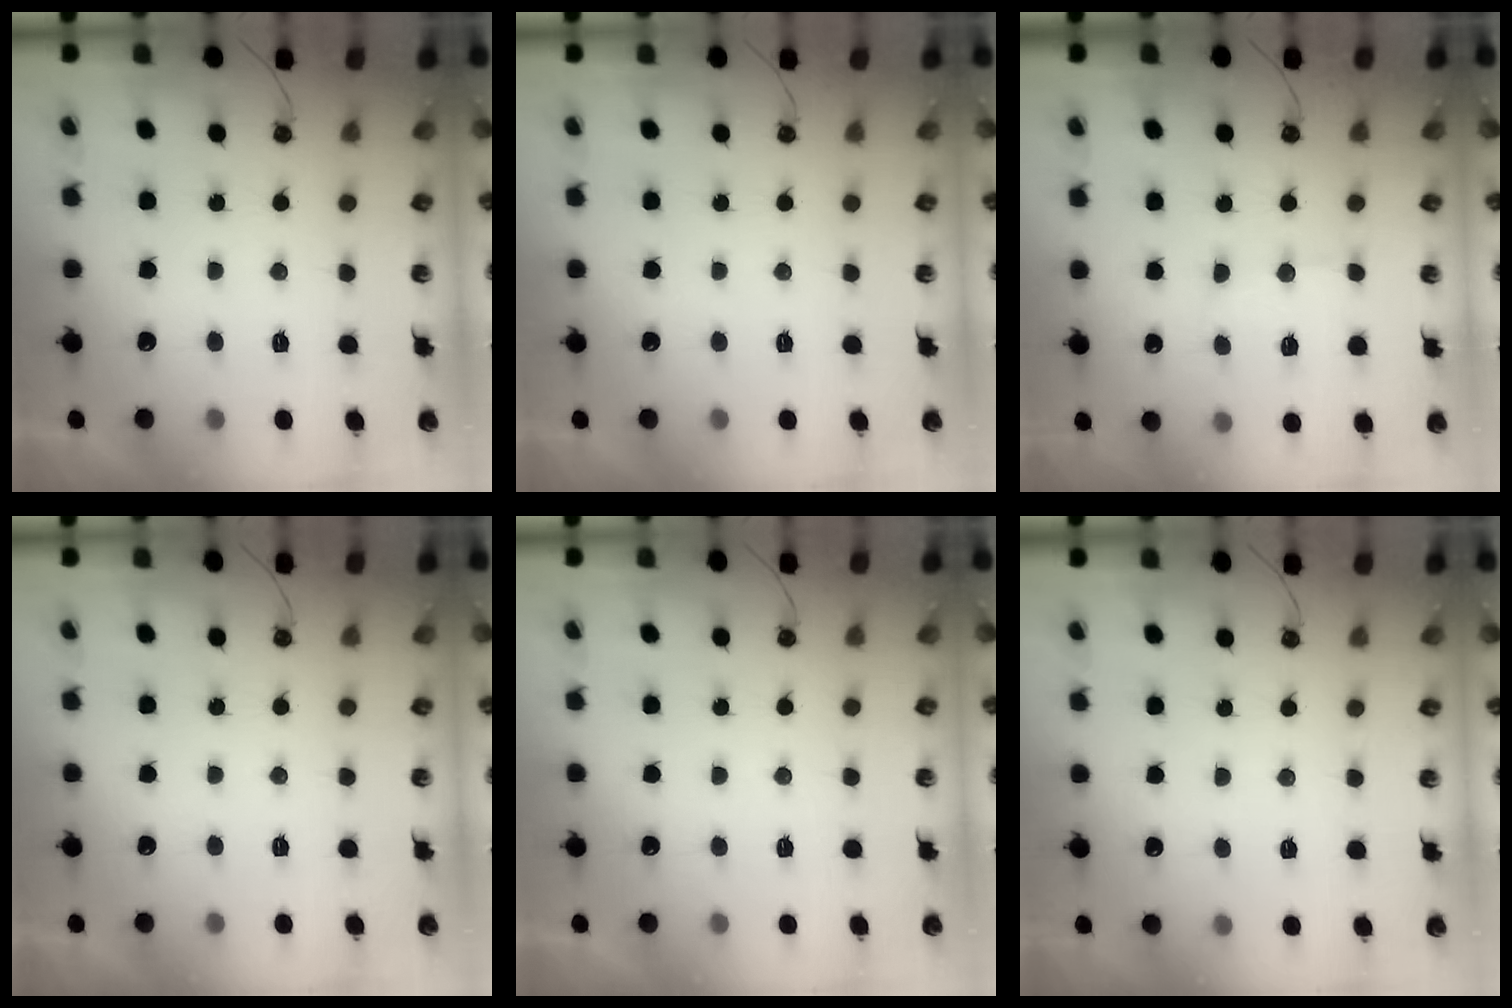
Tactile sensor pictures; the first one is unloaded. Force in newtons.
{"total": 0.0}
{"total": 10.9, "press": 10.9, "slide": 0.9}
{"total": 0.0}
{"total": 3.1, "press": 3.1, "slide": 0.3}
{"total": 4.1, "press": 4.0, "slide": 0.7}